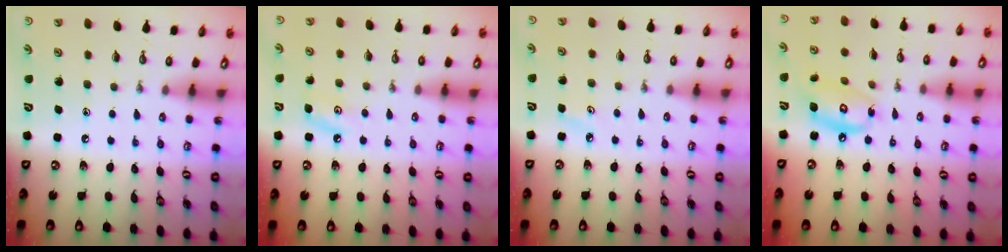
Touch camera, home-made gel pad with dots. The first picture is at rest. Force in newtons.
{"total": 5.1, "press": 5.1, "slide": 0.5}
{"total": 3.2, "press": 3.2, "slide": 0.3}
{"total": 11.9, "press": 11.9, "slide": 0.8}